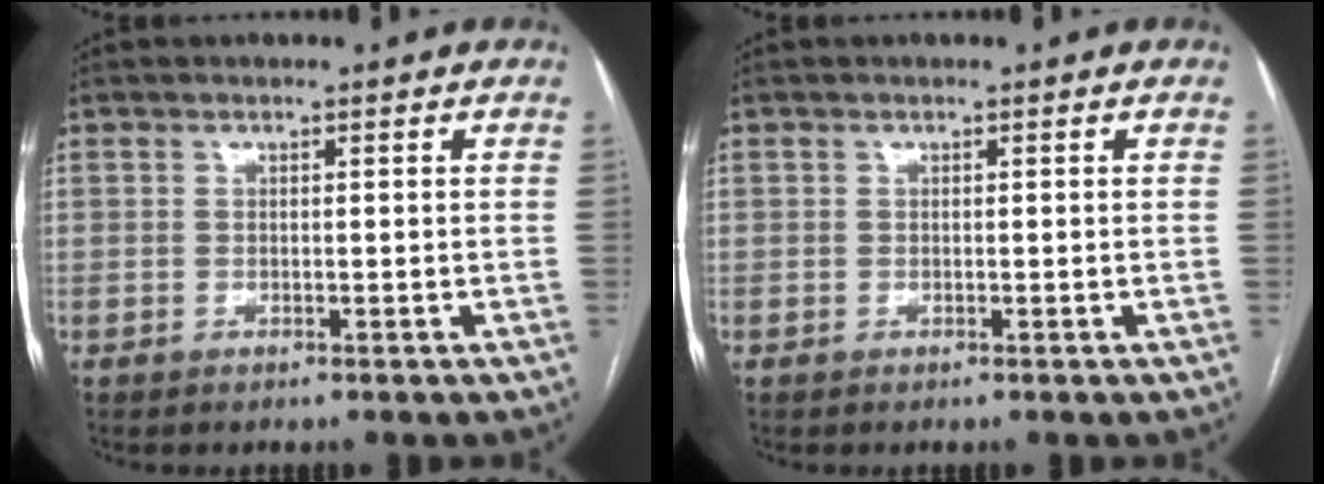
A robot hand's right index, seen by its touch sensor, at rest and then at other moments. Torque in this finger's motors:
{"motor_torque": [0.02, 0.03, 0.00, 0.01]}